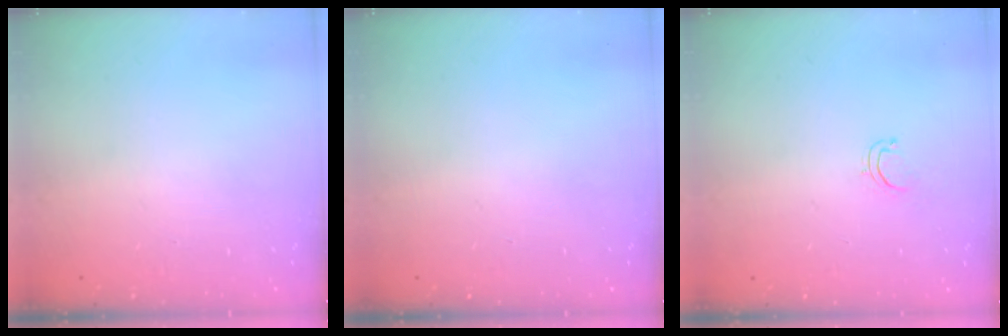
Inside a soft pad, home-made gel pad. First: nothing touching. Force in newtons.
{"total": 0.0}
{"total": 3.3, "press": 3.2, "slide": 0.3}